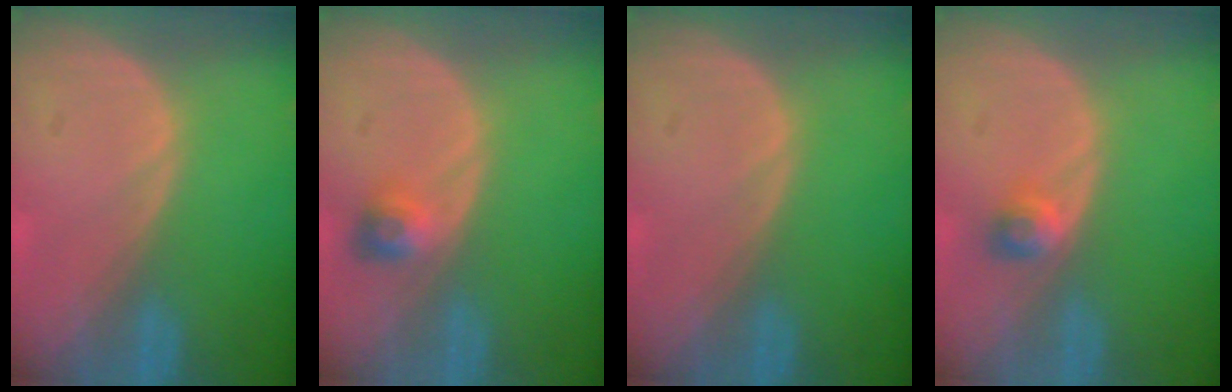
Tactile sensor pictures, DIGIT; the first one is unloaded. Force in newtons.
{"total": 2.9, "press": 2.7, "slide": 1.2}
{"total": 0.0}
{"total": 2.6, "press": 2.2, "slide": 1.4}